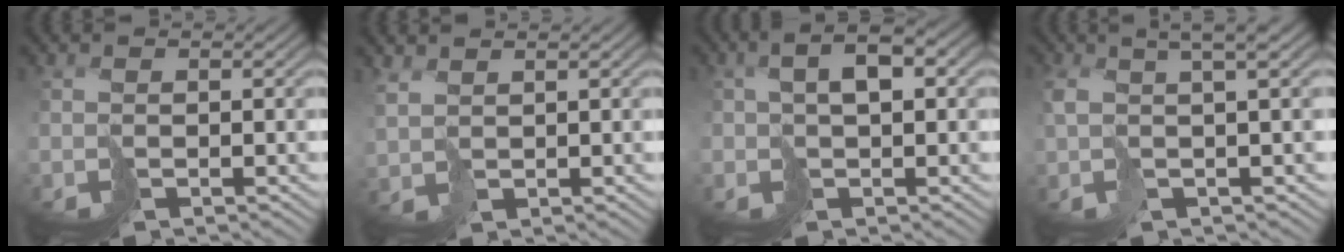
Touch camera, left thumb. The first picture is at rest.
{"total": 2.2, "force": [2.2, 0.5, 0.0], "torque": [-0.009, 0.004, 0.055]}
{"total": 4.6, "force": [0.6, 2.5, 3.8], "torque": [-0.076, 0.008, 0.010]}
{"total": 5.5, "force": [1.6, 1.4, 5.0], "torque": [-0.080, 0.013, 0.023]}